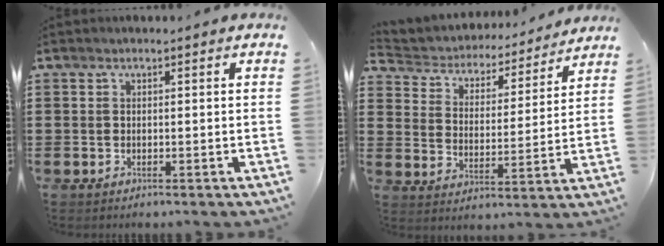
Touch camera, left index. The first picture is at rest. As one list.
[{"total": 3.9, "force": [3.8, 0.9, 0.2], "torque": [-0.030, -0.033, 0.058]}]